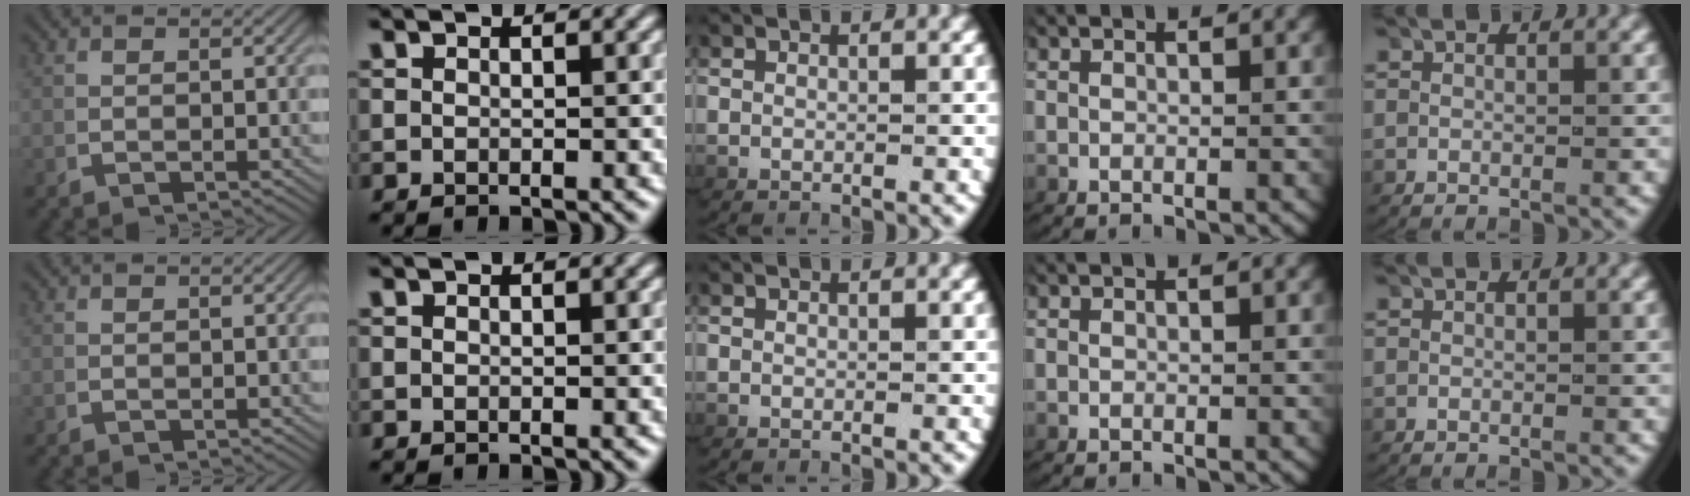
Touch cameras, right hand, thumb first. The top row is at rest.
{}